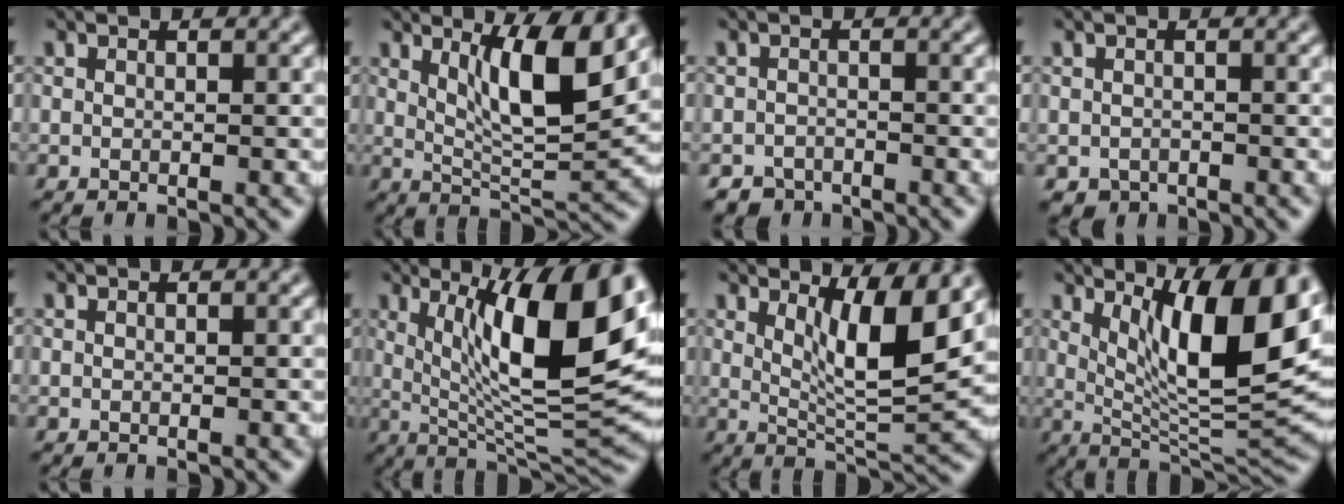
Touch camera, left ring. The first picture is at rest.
{"total": 7.0, "force": [3.1, 1.5, 6.0], "torque": [-0.095, -0.010, 0.056]}
{"total": 2.5, "force": [-2.2, 1.3, 0.1], "torque": [0.008, 0.001, -0.037]}
{"total": 1.0, "force": [-0.6, 0.7, 0.2], "torque": [0.000, -0.006, -0.010]}
{"total": 0.0}
{"total": 13.1, "force": [3.8, 3.3, 12.1], "torque": [-0.178, -0.004, 0.068]}
{"total": 6.7, "force": [2.9, 1.5, 5.9], "torque": [-0.091, -0.012, 0.051]}
{"total": 12.5, "force": [4.8, 3.5, 11.0], "torque": [-0.155, -0.003, 0.082]}